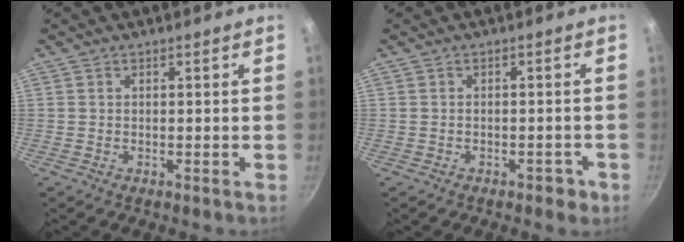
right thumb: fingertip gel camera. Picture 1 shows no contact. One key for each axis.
{"total": 2.2, "fx": -1.4, "fy": 1.2, "fz": 1.2, "tx": -0.012, "ty": 0.010, "tz": -0.016}